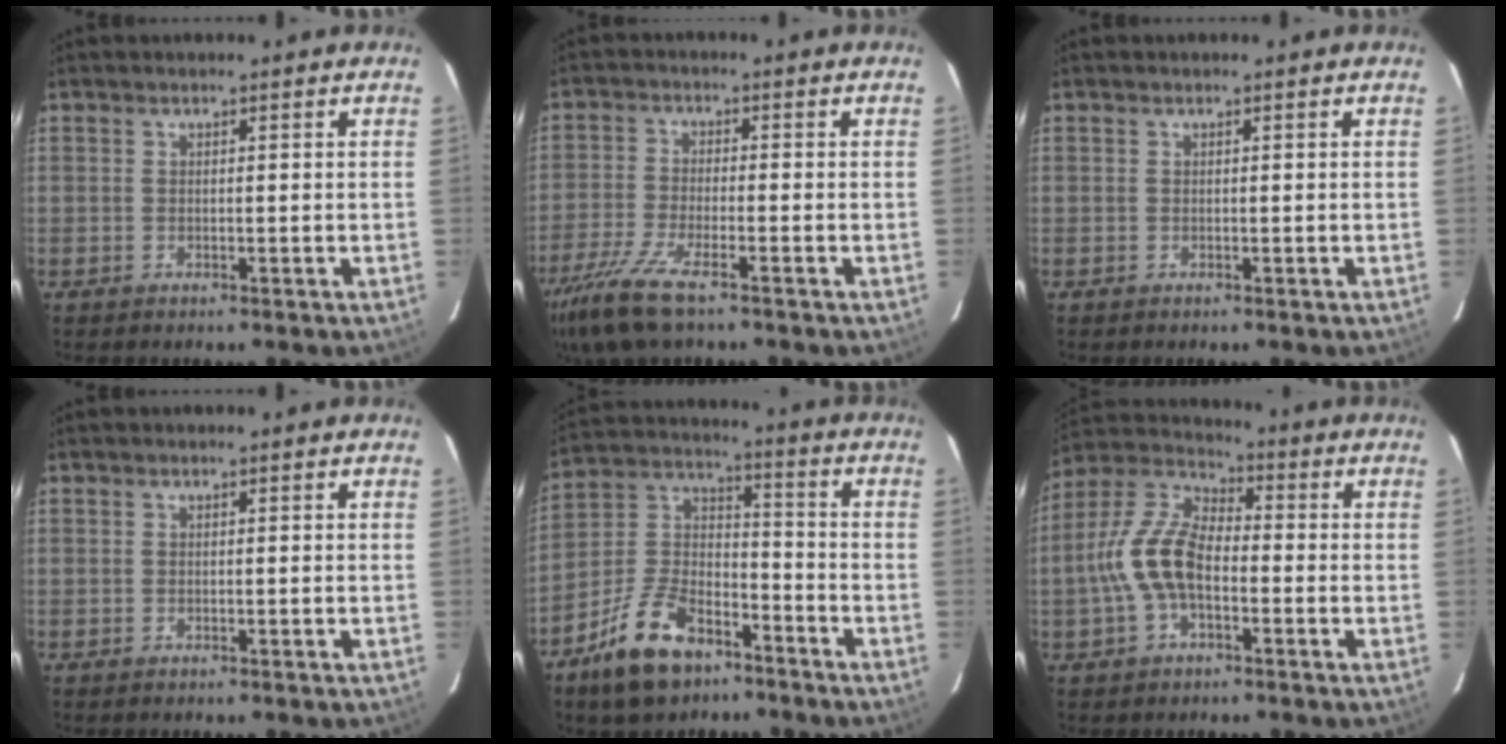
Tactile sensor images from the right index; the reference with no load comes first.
{"total": 10.8, "force": [-7.8, 2.1, 7.2], "torque": [-0.171, -0.036, -0.152]}
{"total": 0.0}
{"total": 0.0}
{"total": 14.8, "force": [-9.4, 7.9, 8.3], "torque": [-0.179, 0.023, -0.164]}
{"total": 11.8, "force": [-2.7, 6.3, 9.6], "torque": [-0.209, 0.016, -0.055]}